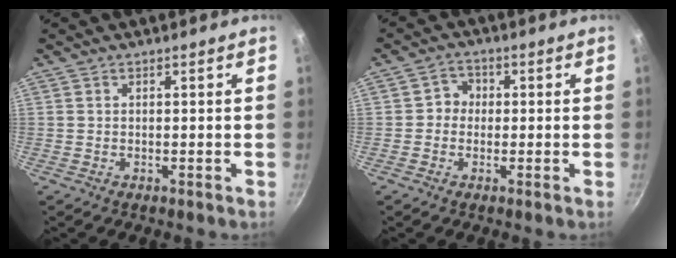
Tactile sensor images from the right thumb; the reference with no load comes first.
{"total": 3.3, "force": [-0.2, 3.1, 1.1], "torque": [0.010, 0.008, -0.012]}